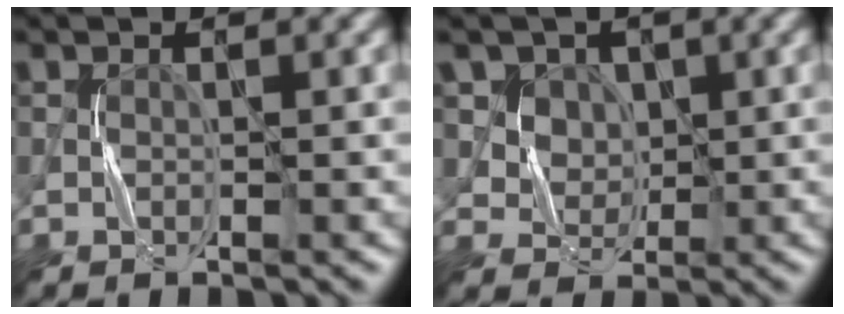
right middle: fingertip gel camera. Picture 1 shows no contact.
{"total": 5.0, "force": [2.3, 4.0, 2.0], "torque": [-0.042, -0.005, 0.043]}